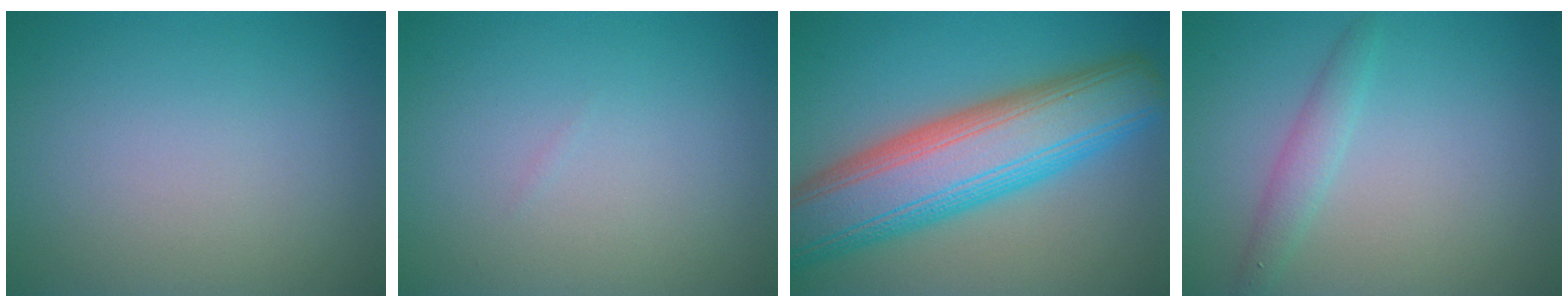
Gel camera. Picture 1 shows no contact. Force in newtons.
{"total": 0.0}
{"total": 11.5, "press": 11.5, "slide": 0.3}
{"total": 1.8, "press": 1.8, "slide": 0.0}